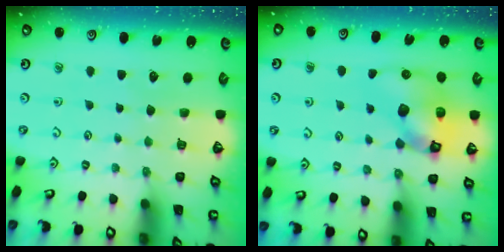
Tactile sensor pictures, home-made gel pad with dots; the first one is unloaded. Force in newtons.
{"total": 12.4, "press": 12.2, "slide": 2.1}